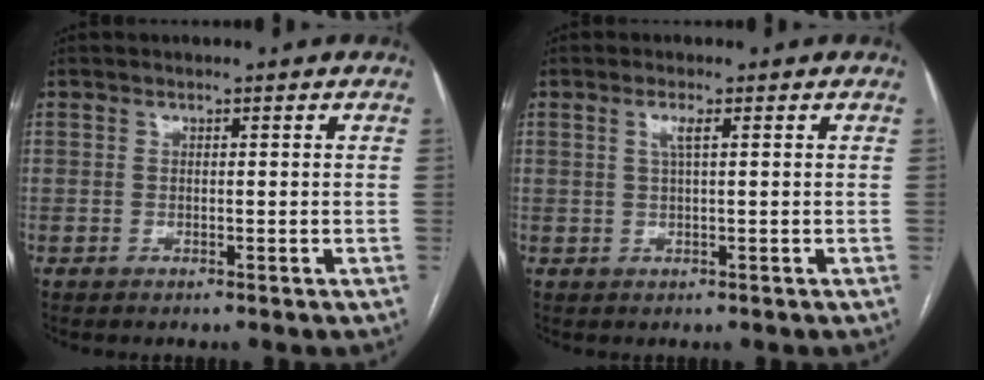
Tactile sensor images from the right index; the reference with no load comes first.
{"total": 1.9, "force": [0.6, 0.0, 1.8], "torque": [-0.039, 0.002, 0.011]}